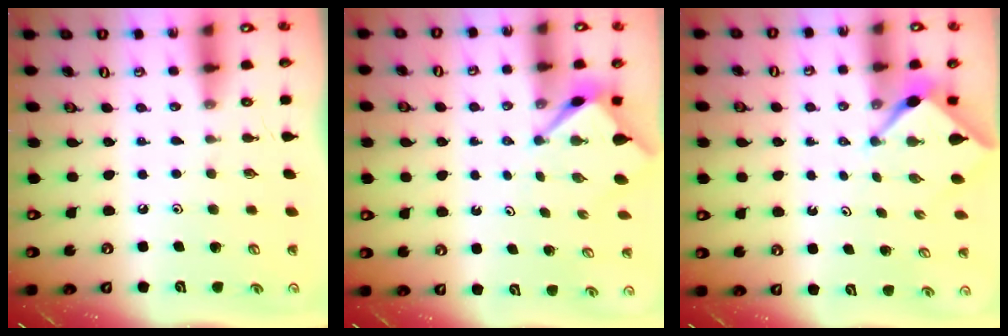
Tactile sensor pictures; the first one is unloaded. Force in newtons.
{"total": 2.9, "press": 2.9, "slide": 0.2}
{"total": 2.3, "press": 2.3, "slide": 0.3}